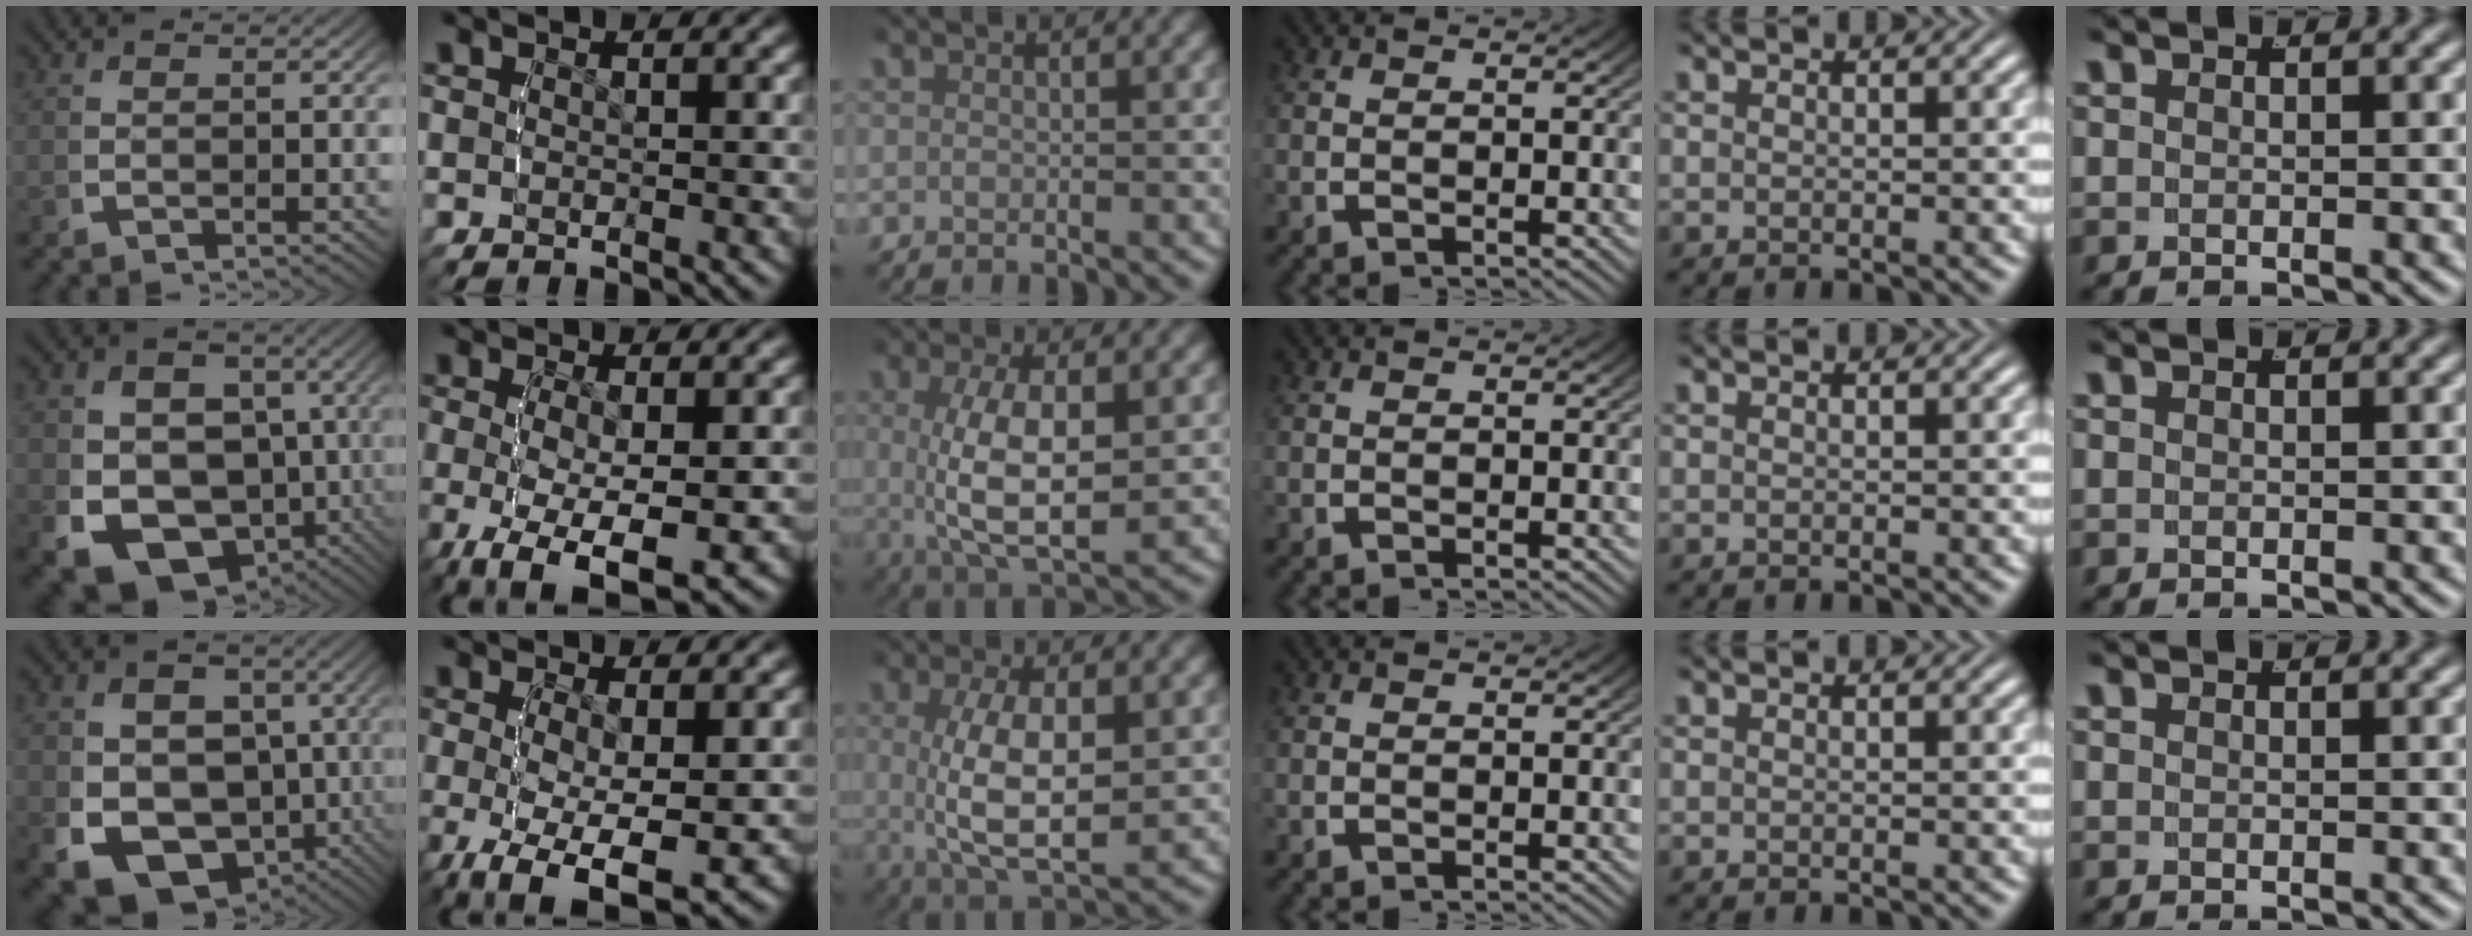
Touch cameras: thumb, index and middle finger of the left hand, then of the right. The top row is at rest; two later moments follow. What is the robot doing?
{"motion": "lift_and_place", "object": "cloth"}